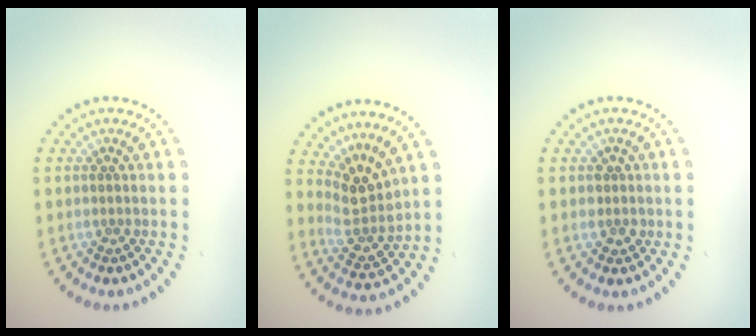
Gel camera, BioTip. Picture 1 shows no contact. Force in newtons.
{"total": 3.1, "press": 2.2, "slide": 2.2}
{"total": 1.3, "press": 1.2, "slide": 0.6}